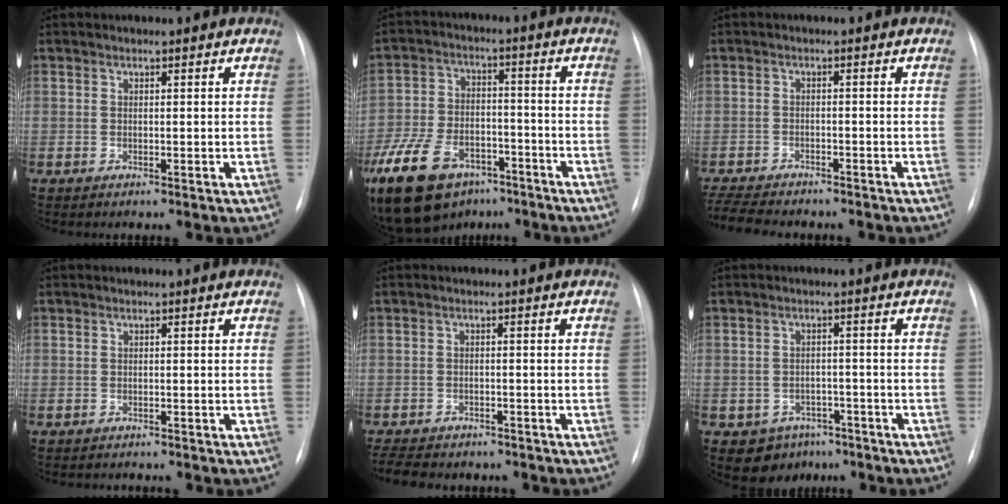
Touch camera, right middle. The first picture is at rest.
{"total": 23.2, "force": [-14.5, 13.5, 12.0], "torque": [-0.328, -0.016, -0.242]}
{"total": 10.5, "force": [-9.2, 2.9, 4.2], "torque": [-0.088, -0.007, -0.136]}
{"total": 2.1, "force": [-2.0, 0.7, 0.3], "torque": [-0.005, -0.005, -0.024]}
{"total": 11.2, "force": [-9.4, 4.3, 4.4], "torque": [-0.096, -0.001, -0.124]}
{"total": 5.9, "force": [-3.8, 4.3, 1.0], "torque": [-0.009, 0.013, -0.047]}